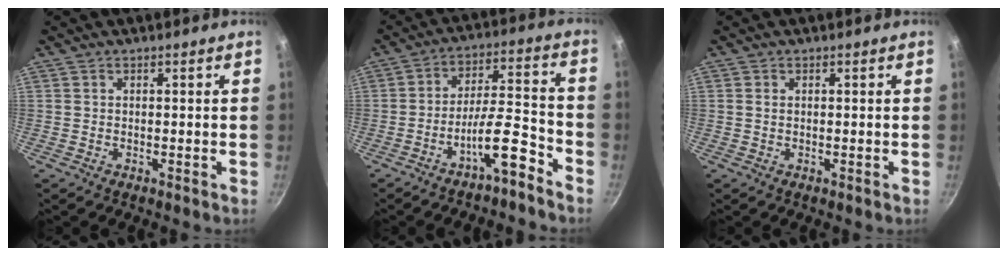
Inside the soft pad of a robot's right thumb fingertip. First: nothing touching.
{"total": 9.2, "force": [-6.2, 1.8, 6.5], "torque": [-0.100, 0.056, -0.099]}
{"total": 0.7, "force": [0.1, 0.4, 0.5], "torque": [-0.010, 0.001, 0.002]}